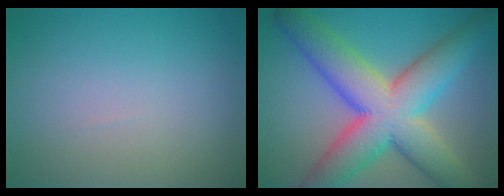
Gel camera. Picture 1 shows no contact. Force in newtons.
{"total": 12.2, "press": 12.2, "slide": 0.5}